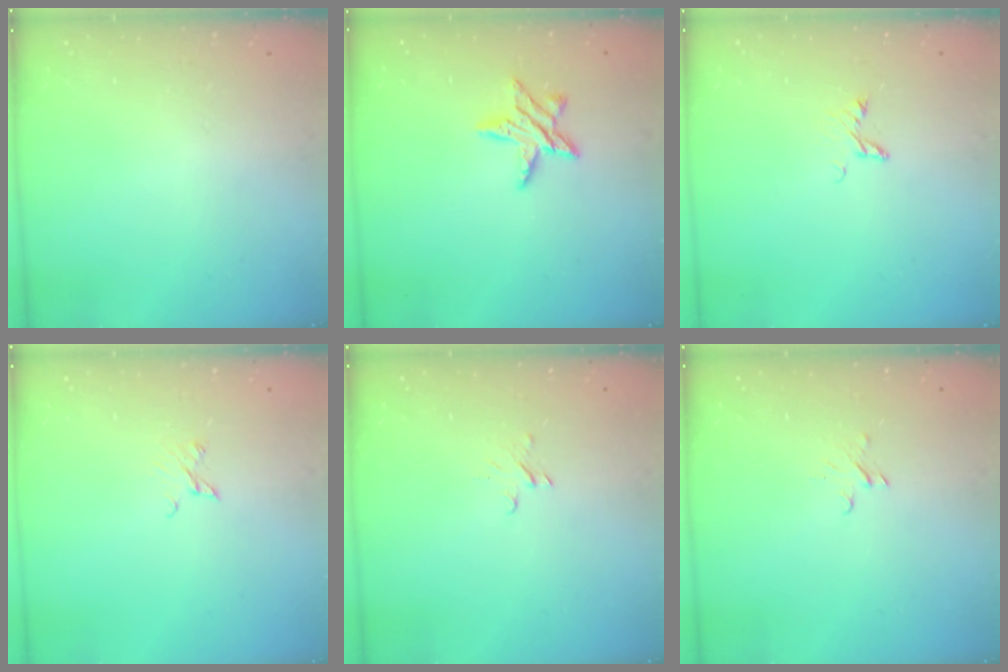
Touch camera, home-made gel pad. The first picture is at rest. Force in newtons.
{"total": 8.8, "press": 8.8, "slide": 0.5}
{"total": 3.6, "press": 3.5, "slide": 0.4}
{"total": 2.1, "press": 2.1, "slide": 0.3}
{"total": 2.2, "press": 2.2, "slide": 0.2}
{"total": 2.2, "press": 2.2, "slide": 0.2}